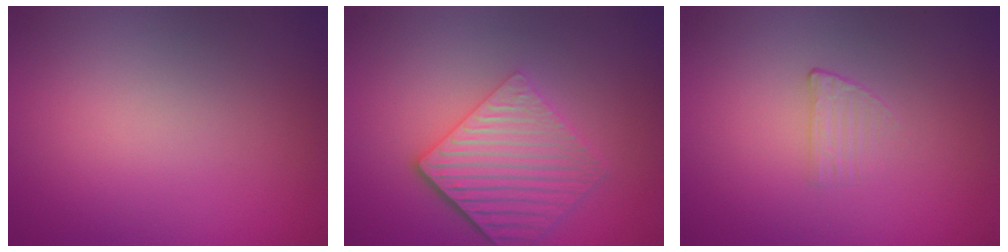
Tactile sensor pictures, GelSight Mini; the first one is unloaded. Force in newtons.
{"total": 5.8, "press": 4.3, "slide": 3.9}
{"total": 1.0, "press": 0.3, "slide": 1.0}